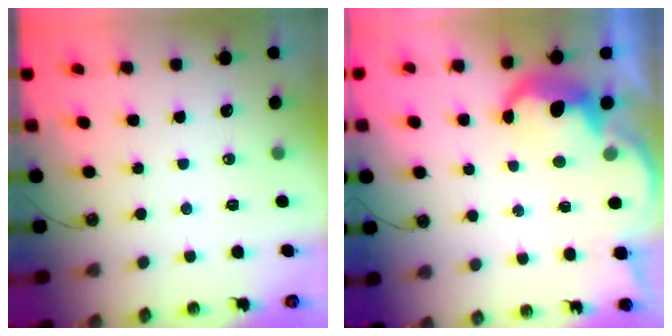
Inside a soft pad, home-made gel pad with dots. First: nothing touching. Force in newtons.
{"total": 6.9, "press": 6.9, "slide": 0.5}